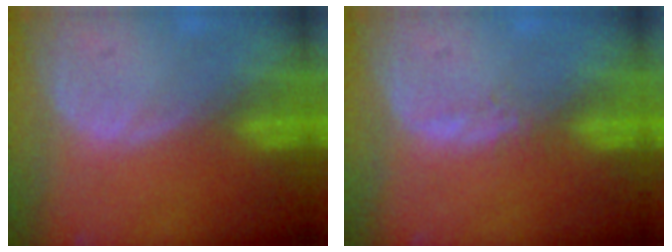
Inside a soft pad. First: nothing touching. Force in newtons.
{"total": 1.1, "press": 1.0, "slide": 0.5}